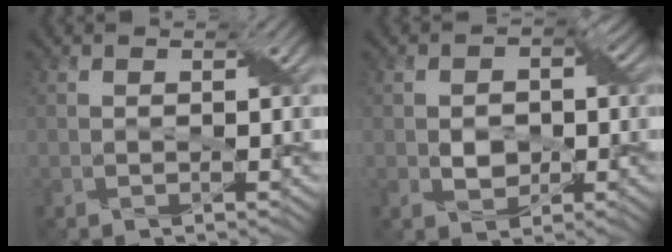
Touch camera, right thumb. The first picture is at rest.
{"total": 4.7, "force": [-0.1, 3.7, 2.9], "torque": [-0.044, -0.002, -0.005]}